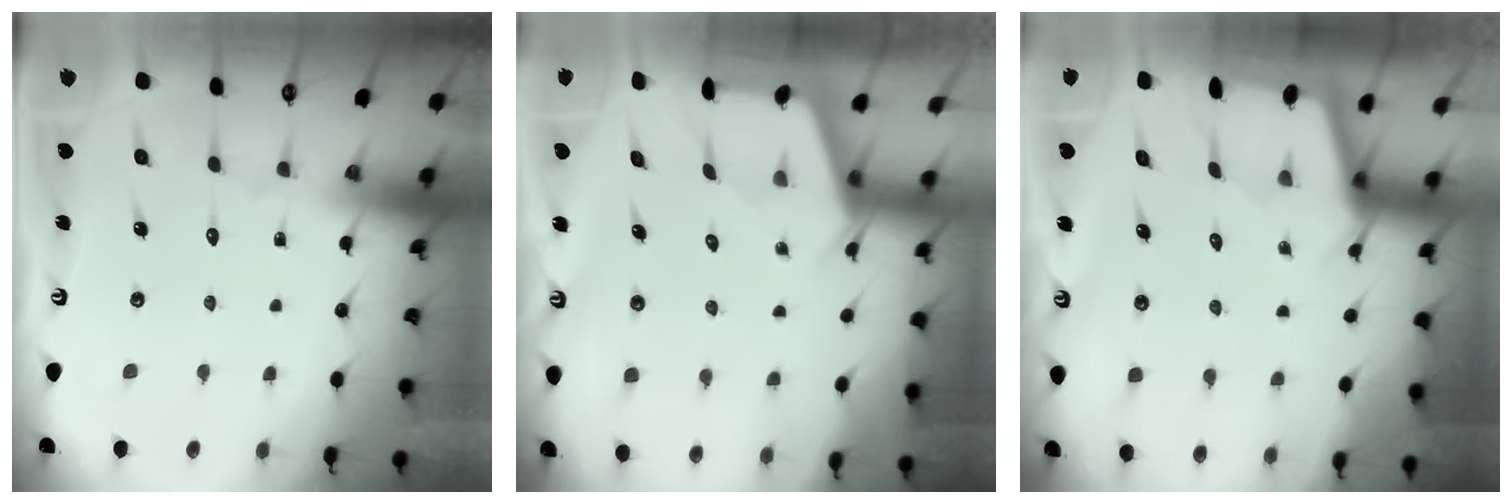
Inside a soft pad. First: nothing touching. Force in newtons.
{"total": 2.4, "press": 2.4, "slide": 0.3}
{"total": 2.2, "press": 2.2, "slide": 0.3}